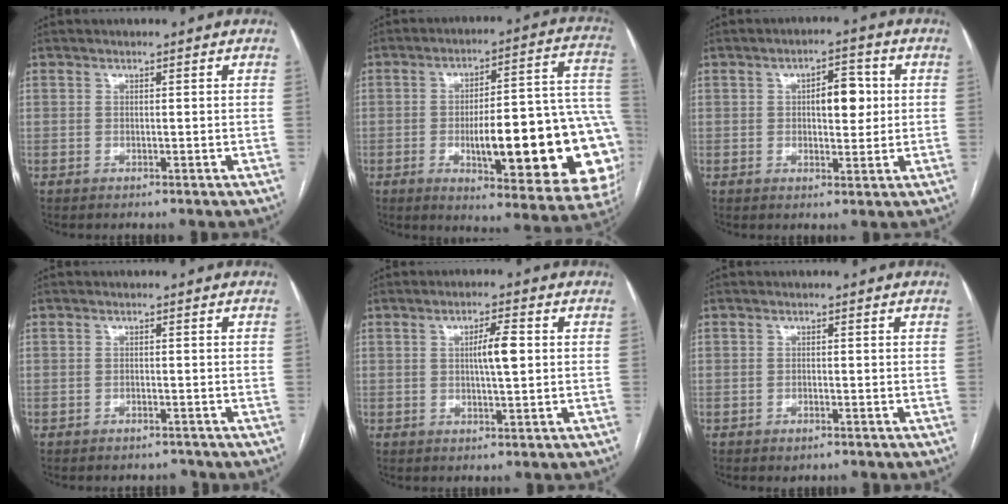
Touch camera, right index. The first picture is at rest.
{"total": 27.0, "force": [-5.4, 5.8, 25.8], "torque": [-0.260, 0.016, -0.060]}
{"total": 5.8, "force": [0.8, 2.5, 5.1], "torque": [-0.072, 0.011, 0.014]}
{"total": 1.5, "force": [-1.4, 0.6, 0.0], "torque": [0.001, 0.000, -0.018]}
{"total": 4.3, "force": [0.5, 0.5, 4.3], "torque": [-0.072, 0.003, 0.007]}
{"total": 1.1, "force": [-0.7, 0.5, 0.6], "torque": [-0.012, -0.001, -0.006]}